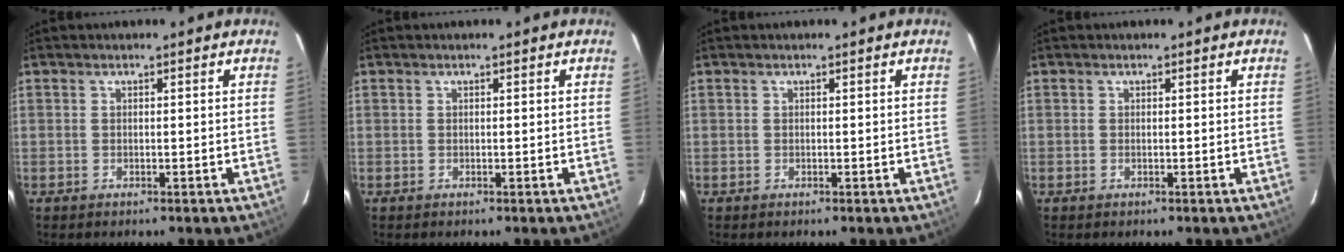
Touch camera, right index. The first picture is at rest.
{"total": 0.0}
{"total": 0.0}
{"total": 0.0}